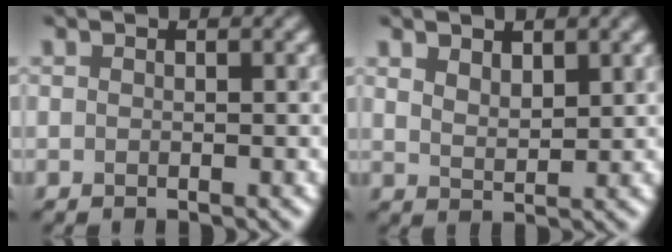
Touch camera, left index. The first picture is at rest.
{"total": 2.6, "force": [1.7, 1.1, 1.6], "torque": [-0.031, -0.004, 0.035]}